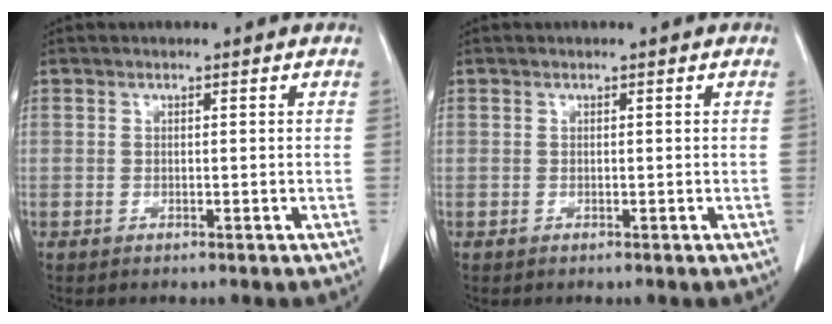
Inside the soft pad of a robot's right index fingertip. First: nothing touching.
{"total": 0.0}